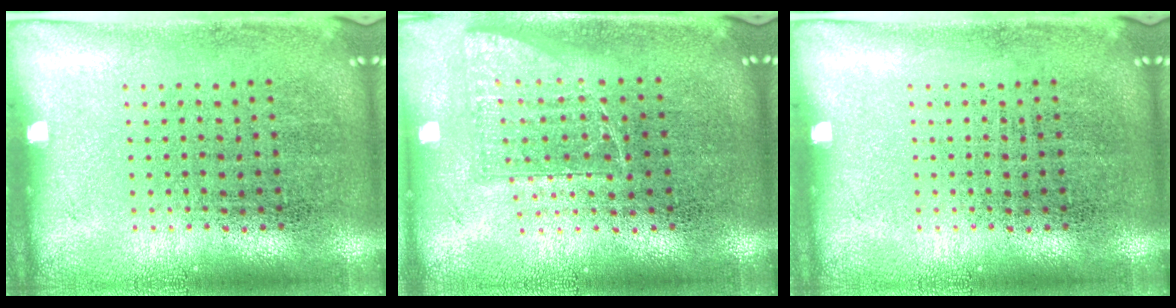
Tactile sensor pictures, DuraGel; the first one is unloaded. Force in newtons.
{"total": 1.1, "press": 0.9, "slide": 0.6}
{"total": 0.0}